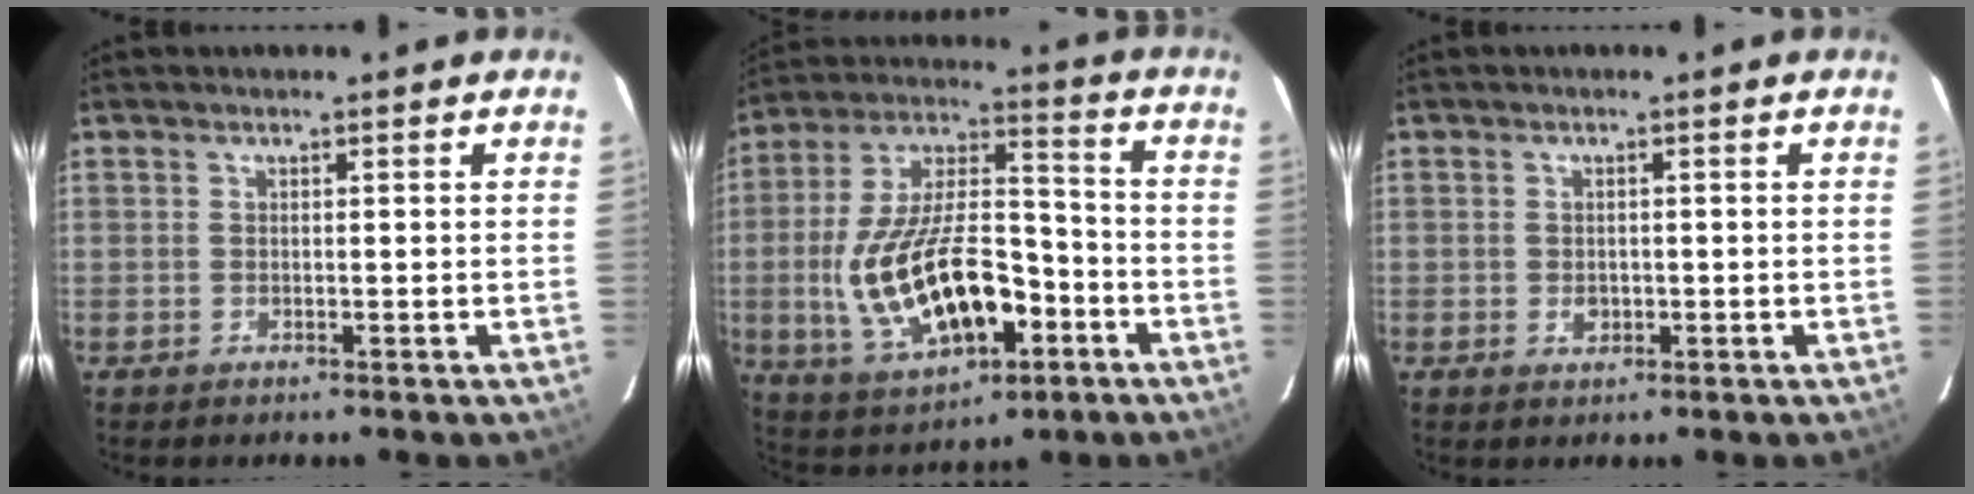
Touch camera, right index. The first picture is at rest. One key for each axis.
{"total": 21.7, "fx": -6.4, "fy": 10.2, "fz": 18.1, "tx": -0.376, "ty": 0.003, "tz": -0.089}
{"total": 1.9, "fx": -0.5, "fy": 1.6, "fz": 0.9, "tx": -0.013, "ty": 0.002, "tz": -0.005}